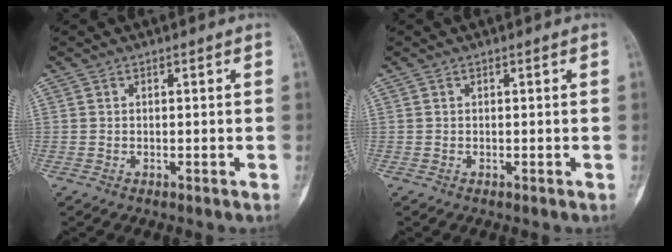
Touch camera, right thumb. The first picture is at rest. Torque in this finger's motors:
{"motor_torque": [0.57, -0.01, -0.16, -0.10, 0.07]}